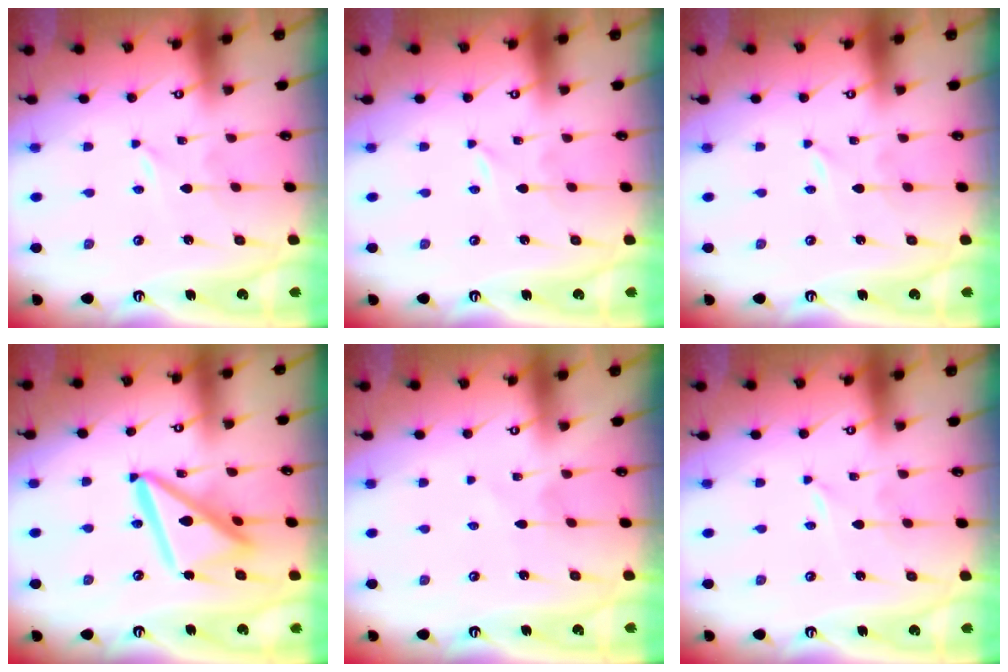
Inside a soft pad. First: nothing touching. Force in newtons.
{"total": 0.0}
{"total": 0.0}
{"total": 15.1, "press": 15.0, "slide": 1.5}
{"total": 2.2, "press": 2.2, "slide": 0.2}
{"total": 0.0}